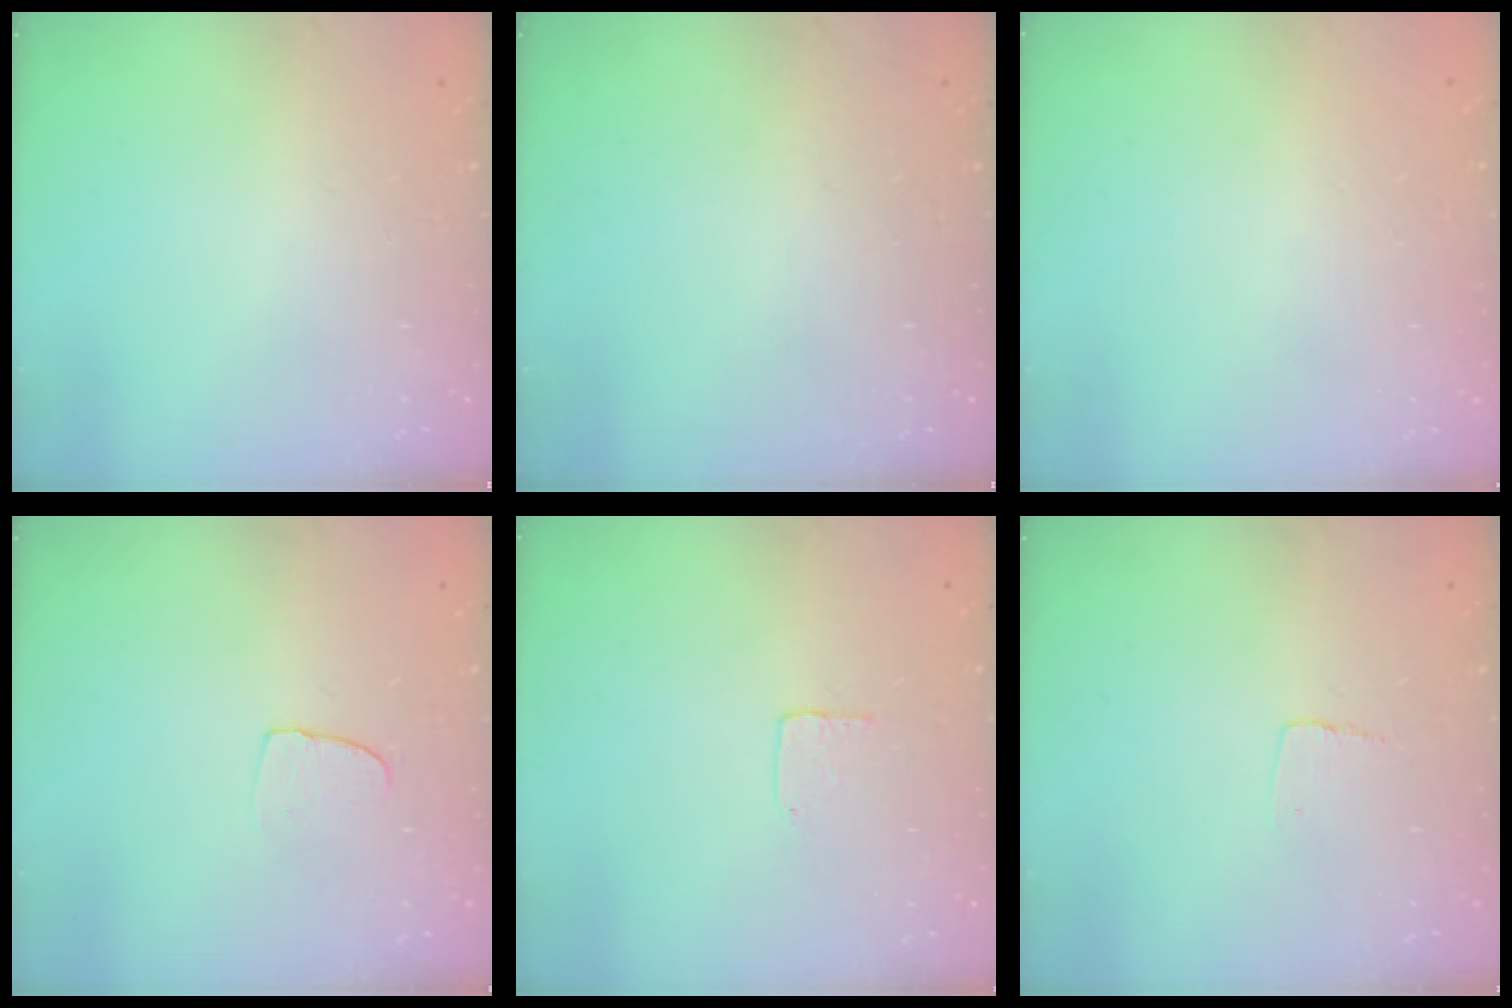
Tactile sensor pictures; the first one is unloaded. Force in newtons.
{"total": 0.0}
{"total": 0.0}
{"total": 5.0, "press": 4.9, "slide": 0.5}
{"total": 3.6, "press": 3.6, "slide": 0.2}
{"total": 4.1, "press": 4.1, "slide": 0.2}